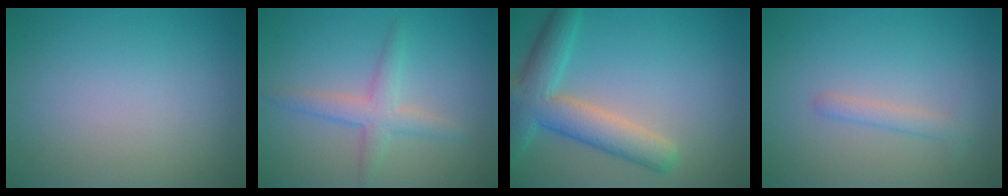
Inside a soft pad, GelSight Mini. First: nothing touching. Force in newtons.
{"total": 2.7, "press": 2.7, "slide": 0.1}
{"total": 6.0, "press": 6.0, "slide": 0.4}
{"total": 1.4, "press": 1.4, "slide": 0.0}